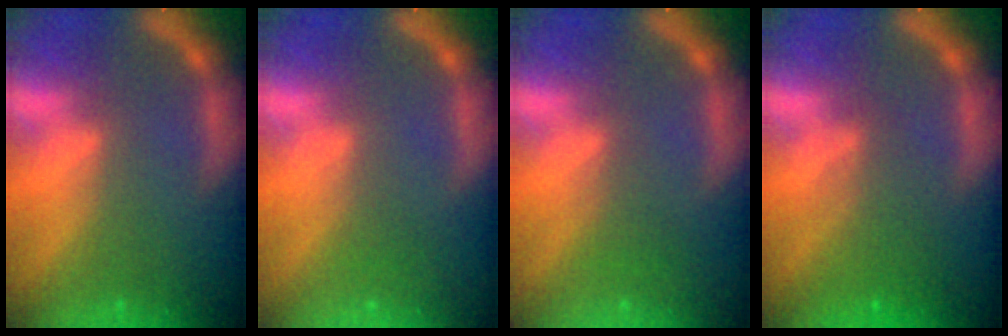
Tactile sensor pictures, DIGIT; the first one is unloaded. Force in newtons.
{"total": 1.0}
{"total": 1.5}
{"total": 3.5}